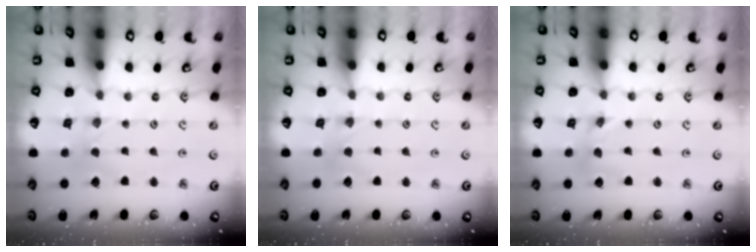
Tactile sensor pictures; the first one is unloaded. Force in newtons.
{"total": 2.9, "press": 2.8, "slide": 0.6}
{"total": 0.0}